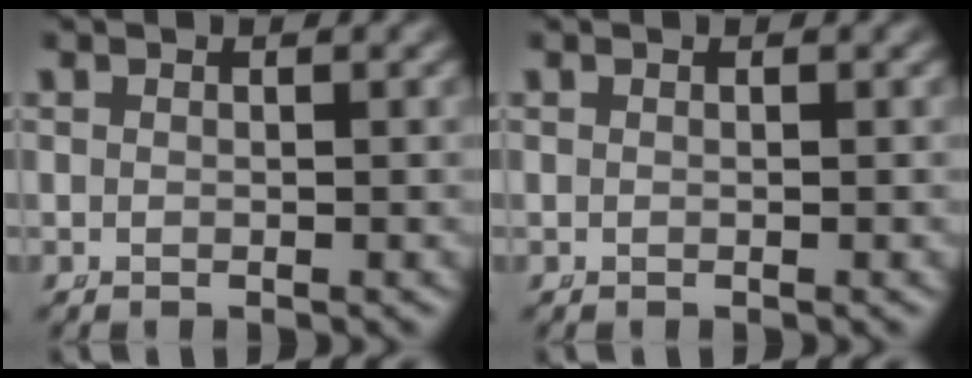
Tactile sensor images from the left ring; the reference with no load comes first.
{"total": 0.0}